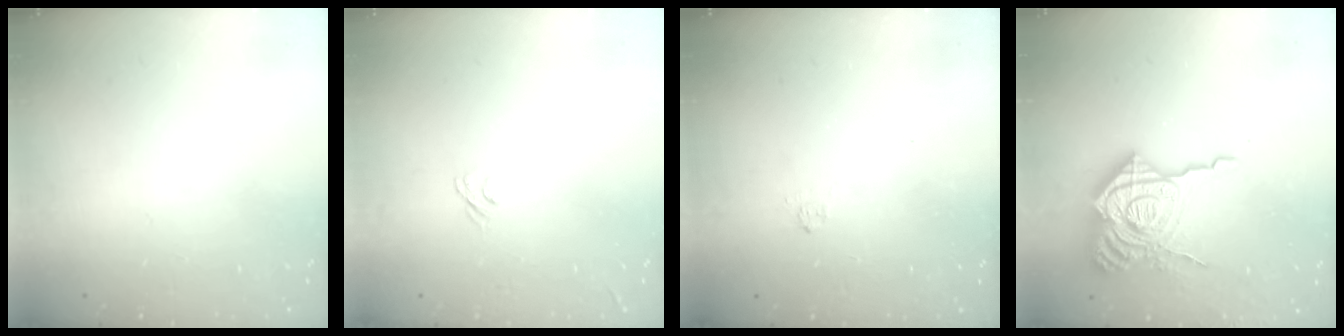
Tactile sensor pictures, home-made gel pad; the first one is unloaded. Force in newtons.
{"total": 7.4, "press": 7.3, "slide": 1.2}
{"total": 2.2, "press": 2.0, "slide": 0.9}
{"total": 23.6, "press": 23.5, "slide": 2.7}